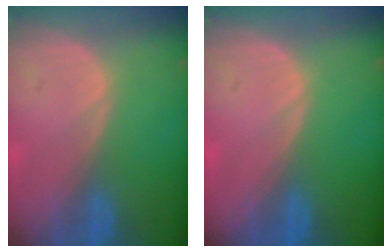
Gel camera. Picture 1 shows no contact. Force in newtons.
{"total": 0.0}